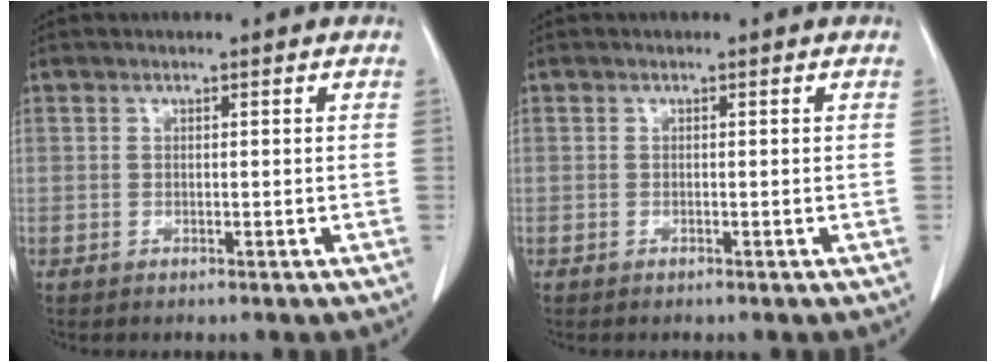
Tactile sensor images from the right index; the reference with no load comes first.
{"total": 0.0}